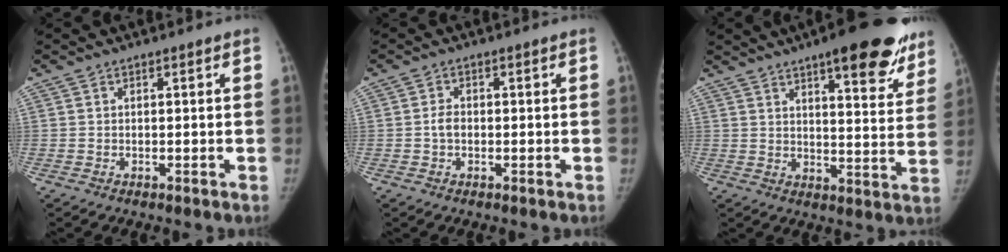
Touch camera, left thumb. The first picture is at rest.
{"total": 2.1, "force": [-0.2, 1.3, 1.5], "torque": [-0.024, 0.007, -0.007]}
{"total": 19.4, "force": [12.7, 5.5, 13.5], "torque": [-0.140, -0.053, 0.163]}